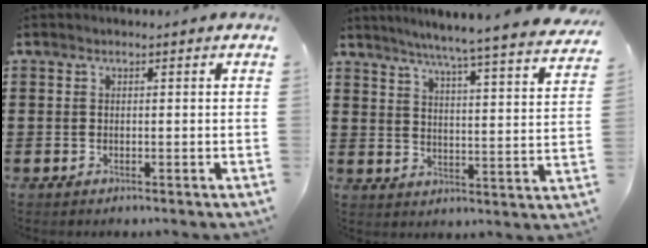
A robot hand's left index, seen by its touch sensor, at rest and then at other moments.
{"total": 5.5, "force": [5.0, -1.1, 2.2], "torque": [-0.064, -0.044, 0.079]}